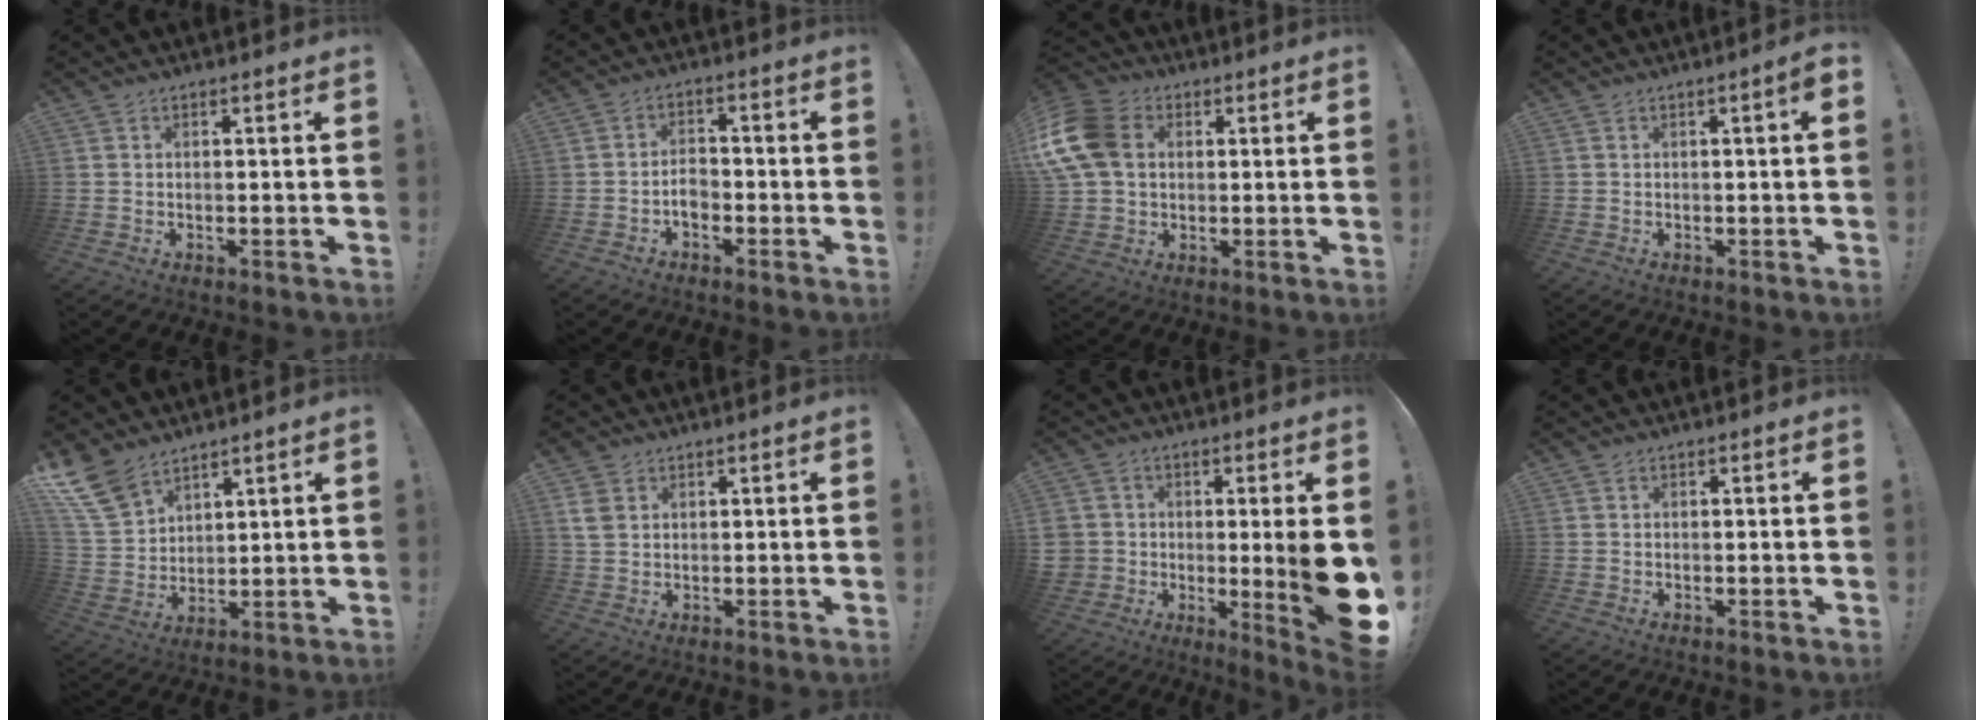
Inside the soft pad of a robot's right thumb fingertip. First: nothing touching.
{"total": 3.8, "force": [-1.8, 2.6, 2.1], "torque": [-0.029, 0.005, -0.032]}
{"total": 16.5, "force": [2.7, 12.3, 10.6], "torque": [-0.218, 0.010, 0.057]}
{"total": 2.5, "force": [0.1, -0.1, 2.5], "torque": [-0.043, 0.001, -0.001]}
{"total": 12.7, "force": [9.5, 6.9, 5.0], "torque": [-0.110, -0.053, 0.190]}
{"total": 4.6, "force": [2.1, 3.2, 2.5], "torque": [-0.058, 0.000, 0.043]}
{"total": 10.9, "force": [-0.6, 4.6, 9.9], "torque": [-0.136, -0.009, 0.003]}
{"total": 0.0}